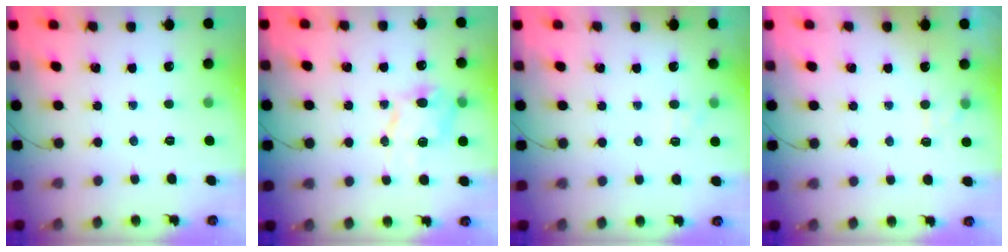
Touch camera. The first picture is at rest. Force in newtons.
{"total": 9.2, "press": 9.2, "slide": 0.6}
{"total": 4.7, "press": 4.4, "slide": 1.5}
{"total": 2.4, "press": 1.9, "slide": 1.4}